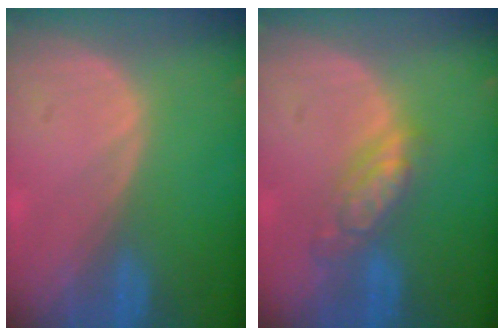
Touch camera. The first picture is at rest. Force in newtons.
{"total": 5.6, "press": 4.9, "slide": 2.7}